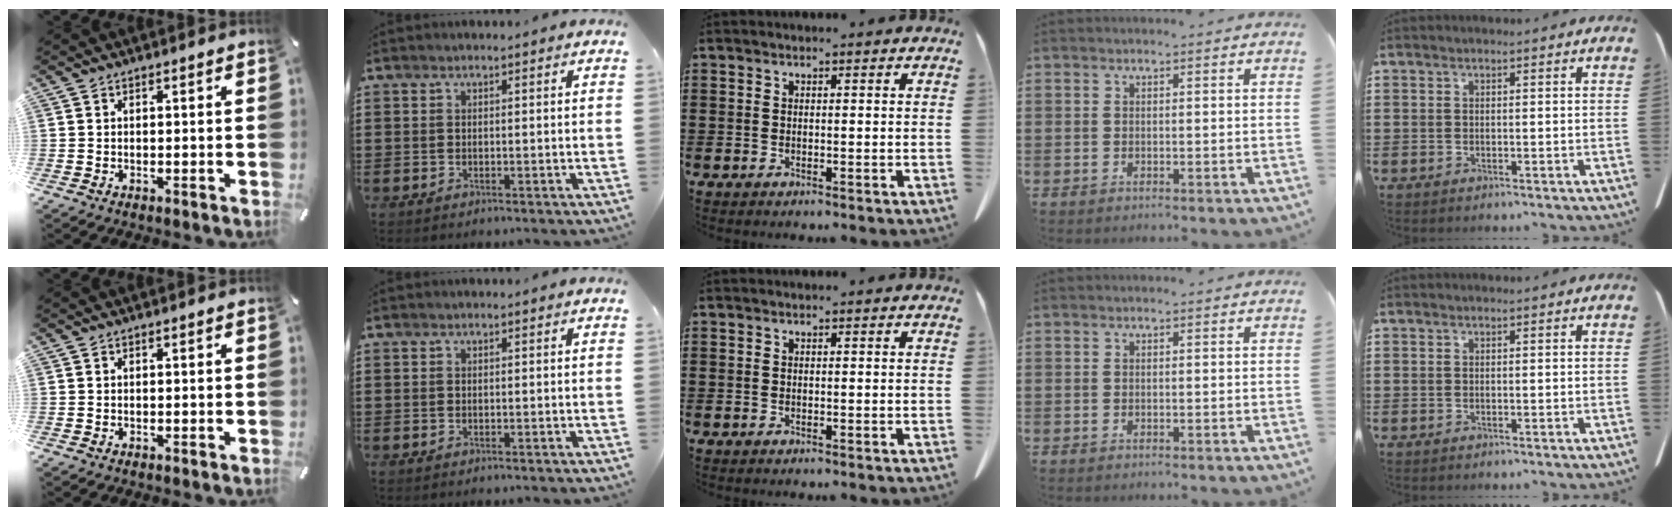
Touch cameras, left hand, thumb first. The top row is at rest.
{}